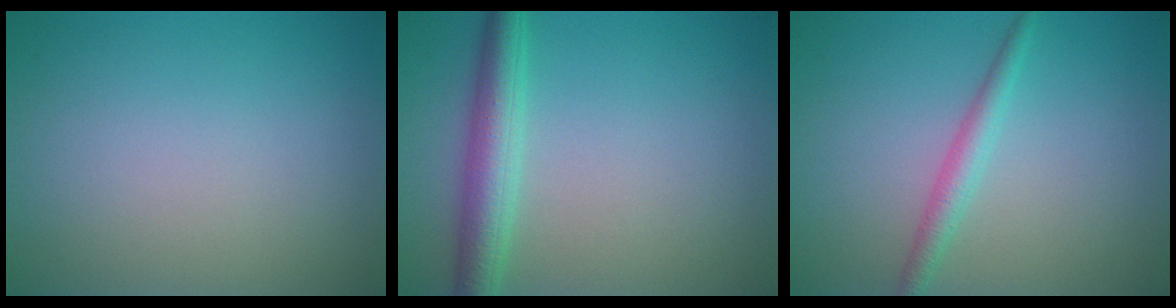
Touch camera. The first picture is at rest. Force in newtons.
{"total": 4.1, "press": 4.1, "slide": 0.0}
{"total": 2.1, "press": 2.1, "slide": 0.1}